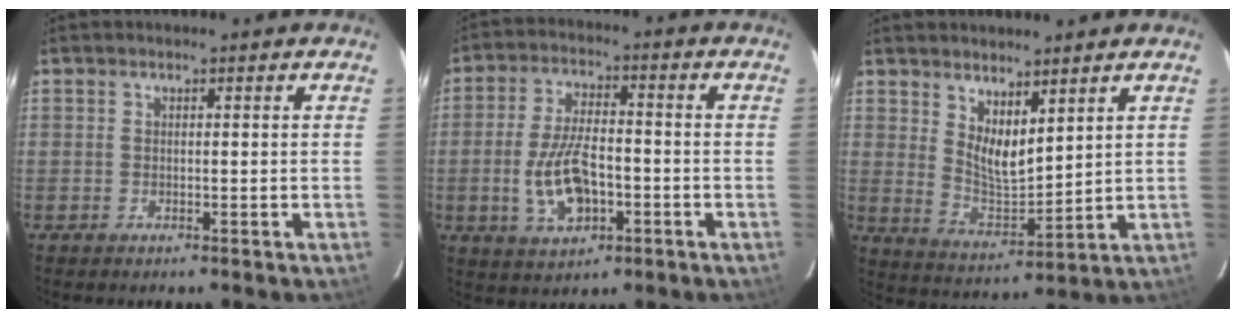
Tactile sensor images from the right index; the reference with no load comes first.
{"total": 11.0, "force": [-2.9, 5.3, 9.1], "torque": [-0.188, 0.000, -0.046]}
{"total": 7.5, "force": [4.8, 3.1, 5.0], "torque": [-0.081, -0.013, 0.096]}